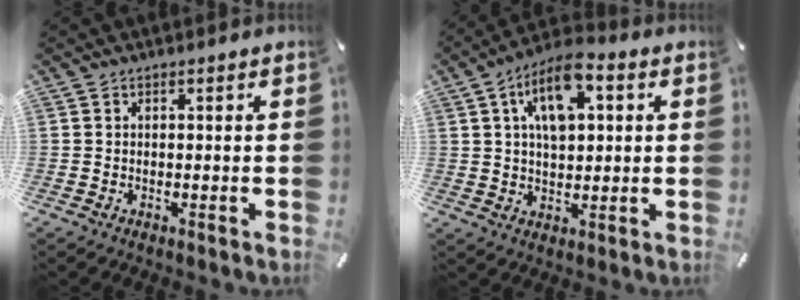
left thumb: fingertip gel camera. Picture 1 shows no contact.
{"total": 10.7, "force": [3.8, 6.1, 7.9], "torque": [-0.132, -0.001, 0.067]}